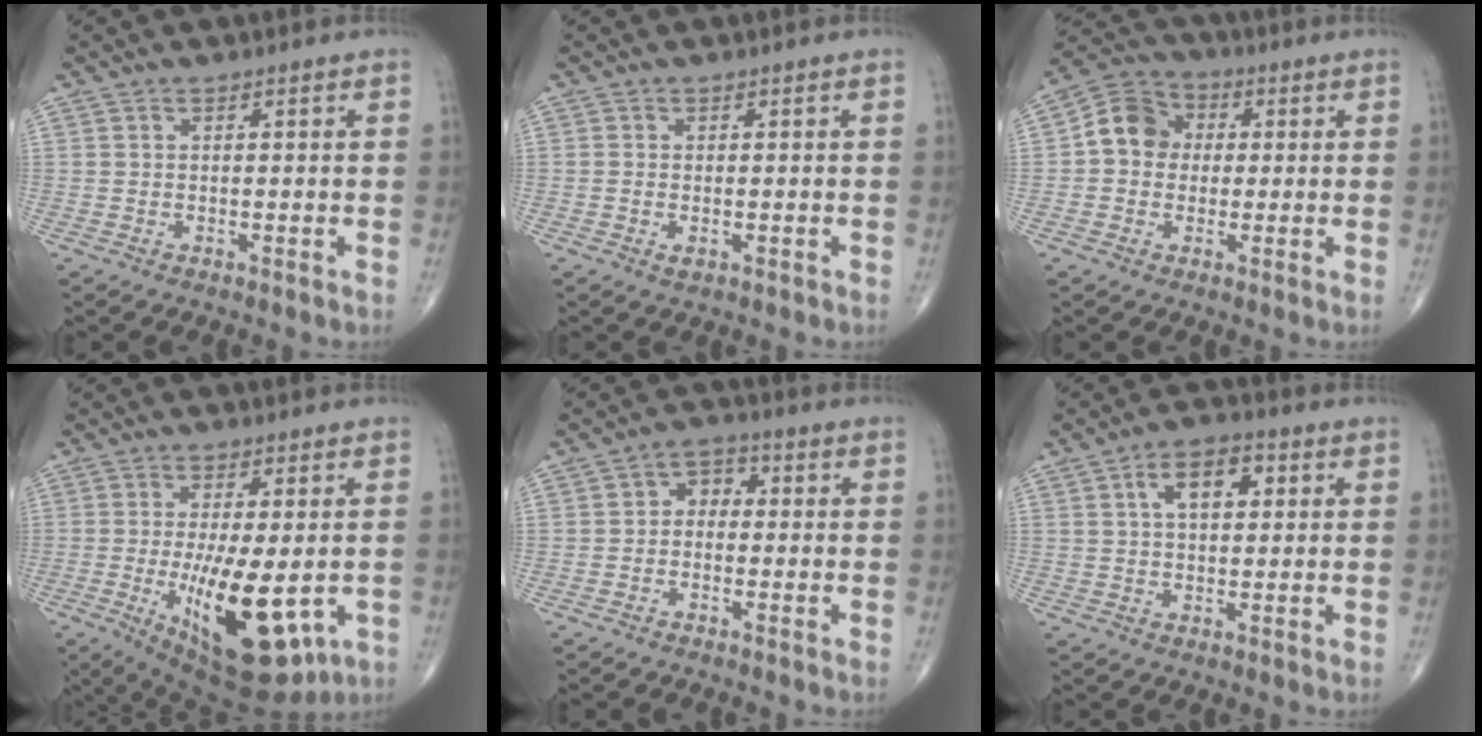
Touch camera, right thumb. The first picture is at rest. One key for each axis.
{"total": 1.3, "fx": -0.5, "fy": 0.7, "fz": 1.0, "tx": -0.018, "ty": -0.003, "tz": -0.008}
{"total": 8.7, "fx": 0.5, "fy": 7.6, "fz": 4.3, "tx": -0.056, "ty": 0.023, "tz": -0.006}
{"total": 17.0, "fx": -3.6, "fy": 6.5, "fz": 15.3, "tx": -0.252, "ty": -0.026, "tz": -0.035}
{"total": 4.1, "fx": -0.3, "fy": 3.2, "fz": 2.5, "tx": -0.018, "ty": 0.018, "tz": -0.021}
{"total": 7.8, "fx": 2.2, "fy": 4.4, "fz": 6.0, "tx": -0.084, "ty": 0.009, "tz": 0.030}